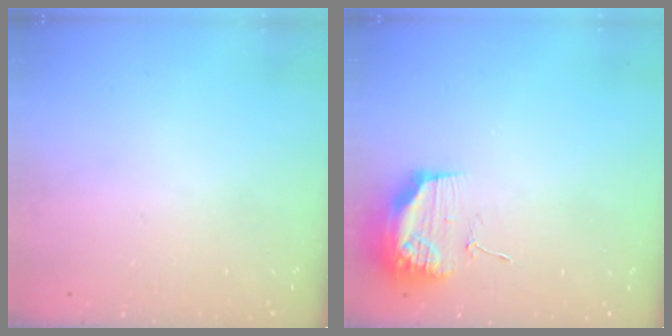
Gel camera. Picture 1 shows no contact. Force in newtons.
{"total": 11.7, "press": 11.6, "slide": 1.0}